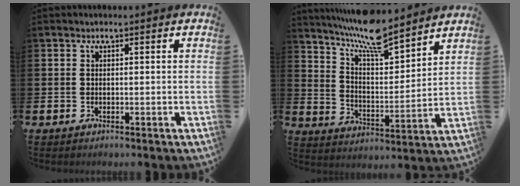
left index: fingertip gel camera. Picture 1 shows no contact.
{"total": 9.4, "force": [8.7, 1.1, 3.4], "torque": [-0.092, -0.059, 0.155]}